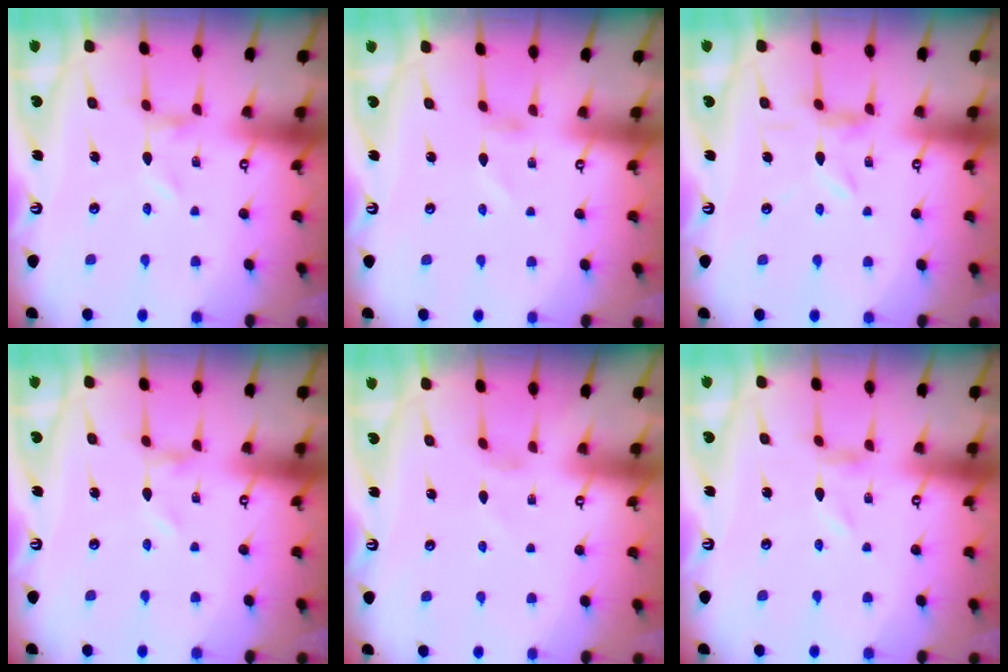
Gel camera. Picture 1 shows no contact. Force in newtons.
{"total": 0.7, "press": 0.7, "slide": 0.2}
{"total": 2.8, "press": 2.8, "slide": 0.3}
{"total": 0.0}
{"total": 0.0}
{"total": 0.0}